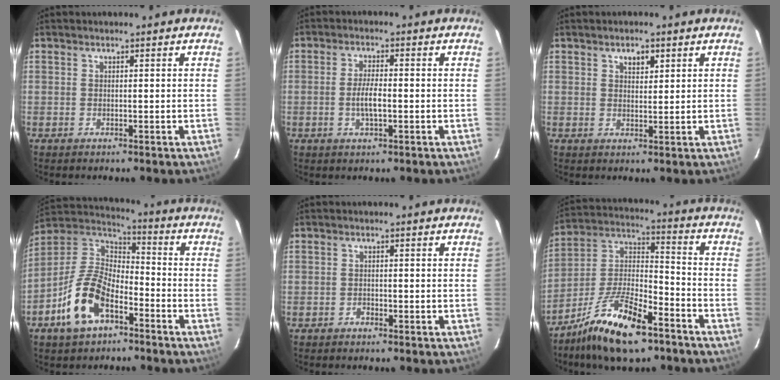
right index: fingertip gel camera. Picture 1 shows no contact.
{"total": 4.1, "force": [-1.0, 1.1, 3.8], "torque": [-0.076, -0.001, -0.016]}
{"total": 2.7, "force": [1.5, 1.5, 1.7], "torque": [-0.023, 0.004, 0.025]}
{"total": 14.4, "force": [-7.4, 7.7, 9.7], "torque": [-0.209, 0.008, -0.137]}
{"total": 0.8, "force": [-0.6, 0.4, 0.0], "torque": [0.000, 0.003, -0.011]}
{"total": 17.2, "force": [-11.1, 6.1, 11.5], "torque": [-0.235, 0.000, -0.203]}